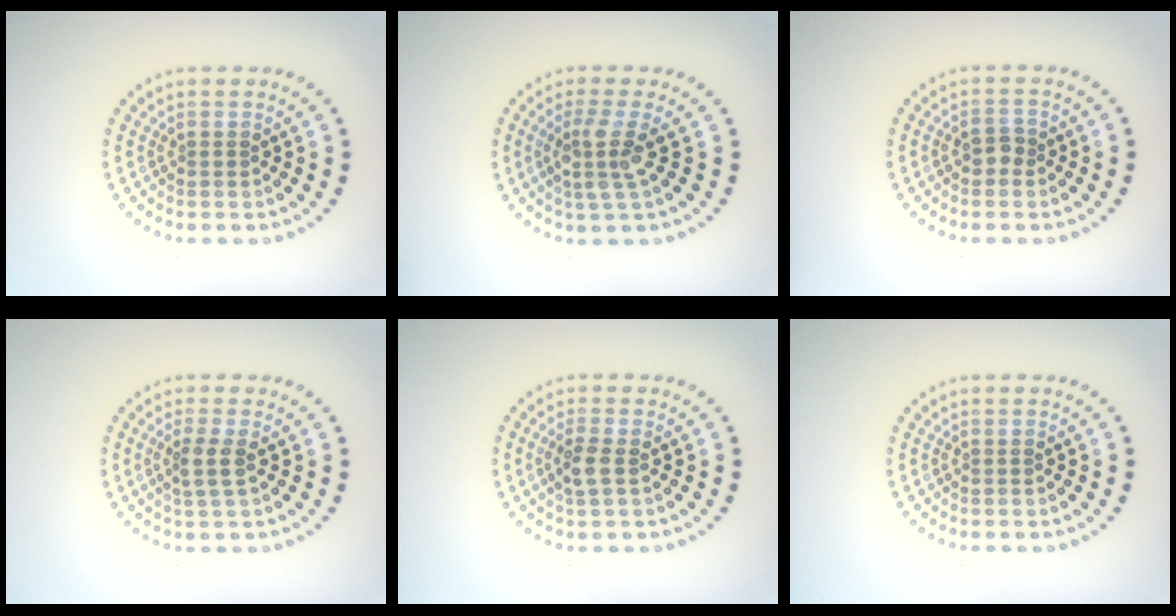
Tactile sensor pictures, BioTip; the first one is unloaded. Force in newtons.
{"total": 3.1, "press": 2.5, "slide": 1.9}
{"total": 1.5, "press": 1.4, "slide": 0.5}
{"total": 1.8, "press": 1.6, "slide": 0.9}
{"total": 1.9, "press": 1.8, "slide": 0.6}
{"total": 0.0}